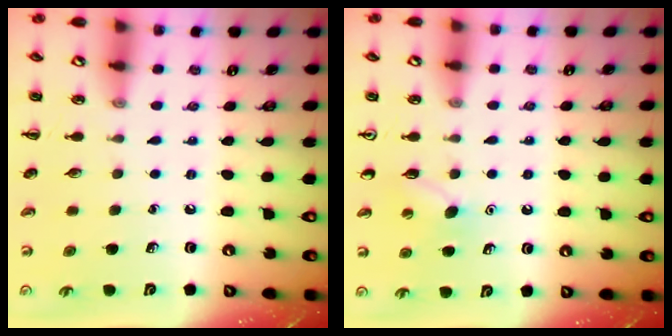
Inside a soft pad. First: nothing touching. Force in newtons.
{"total": 5.8, "press": 5.6, "slide": 1.5}